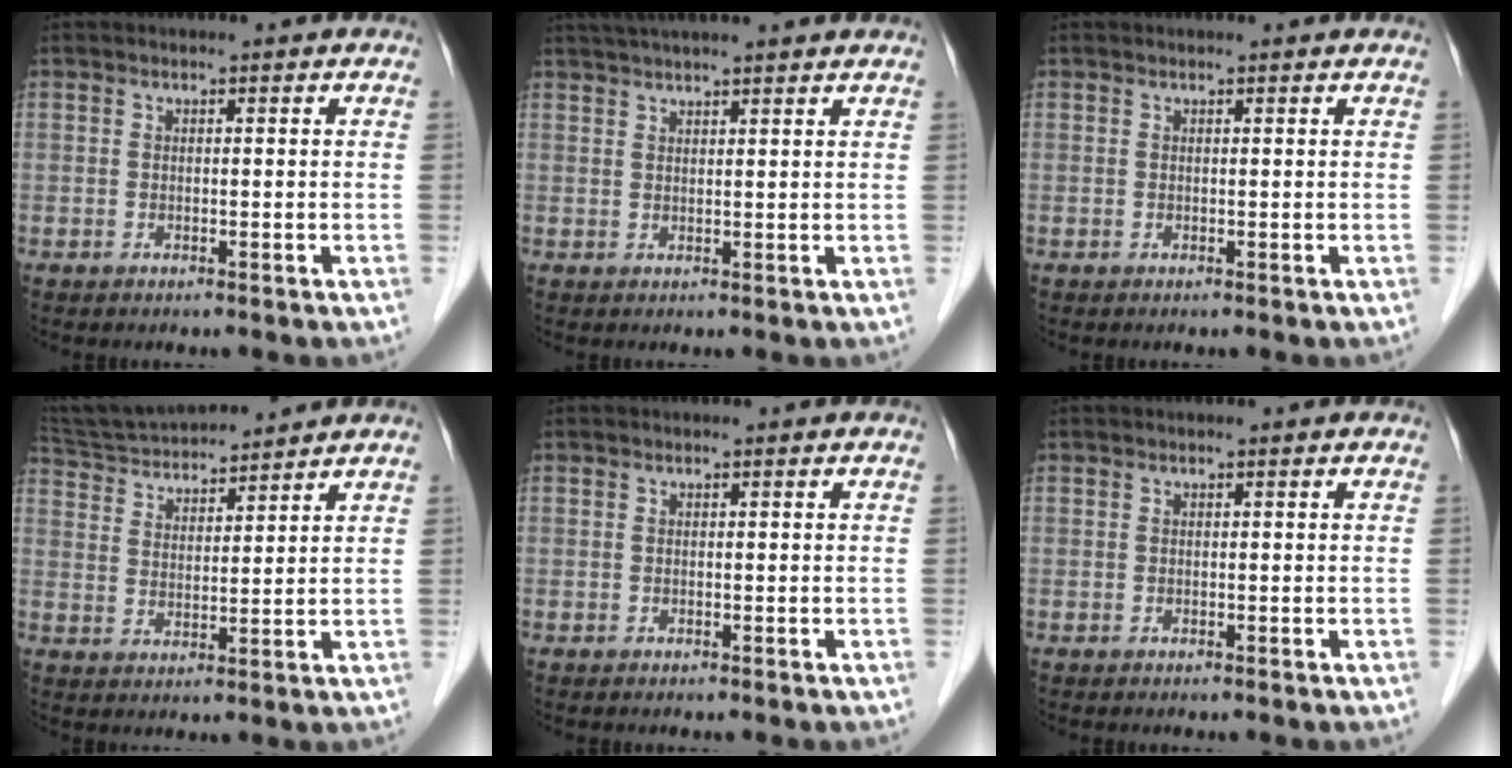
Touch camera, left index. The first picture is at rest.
{"total": 12.0, "force": [10.4, 0.6, 6.0], "torque": [-0.099, 0.044, 0.141]}
{"total": 0.9, "force": [0.8, 0.0, 0.3], "torque": [-0.009, 0.008, 0.011]}
{"total": 13.0, "force": [12.2, 1.3, 4.3], "torque": [-0.089, 0.029, 0.214]}
{"total": 0.0}
{"total": 0.0}